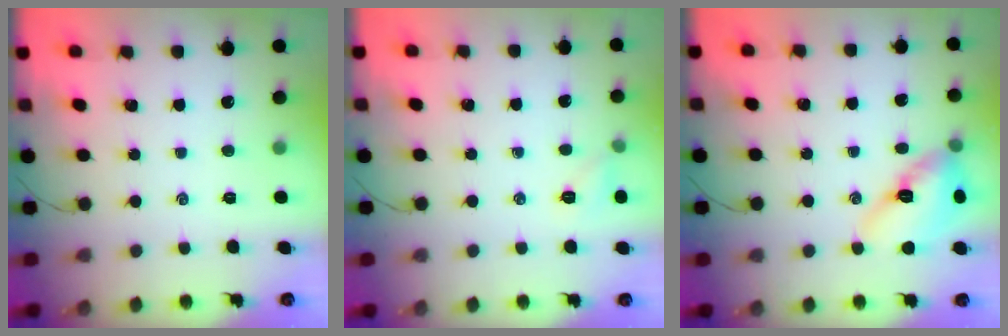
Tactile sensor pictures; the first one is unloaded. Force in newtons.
{"total": 5.7, "press": 5.5, "slide": 1.6}
{"total": 13.4, "press": 13.3, "slide": 1.7}